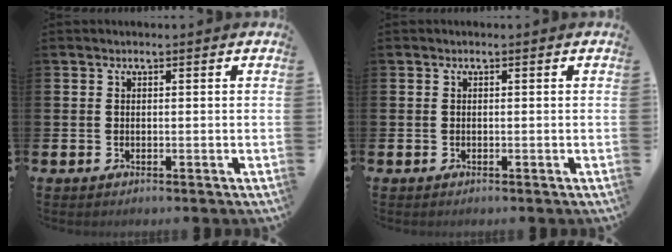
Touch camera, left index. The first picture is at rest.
{"total": 0.0}